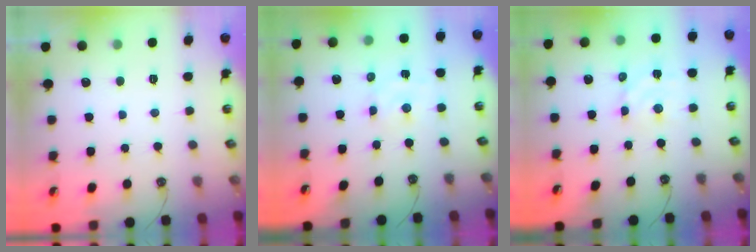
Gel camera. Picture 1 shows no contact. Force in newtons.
{"total": 2.3, "press": 2.3, "slide": 0.3}
{"total": 4.0, "press": 3.9, "slide": 0.5}